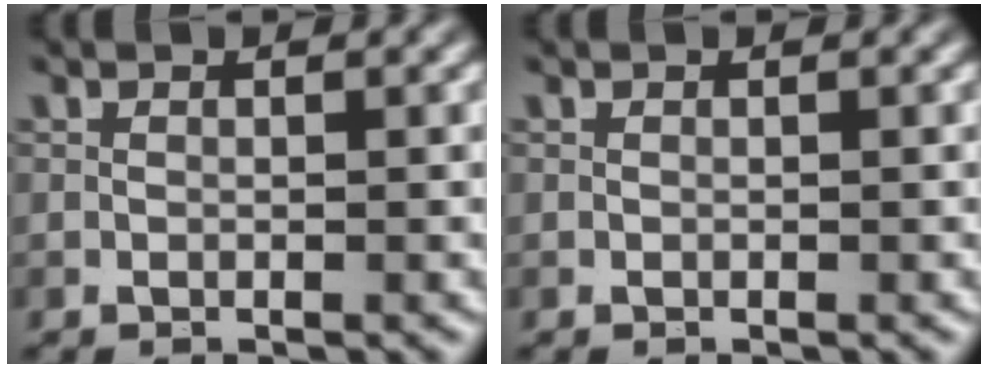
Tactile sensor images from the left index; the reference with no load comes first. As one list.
[{"total": 0.0}]